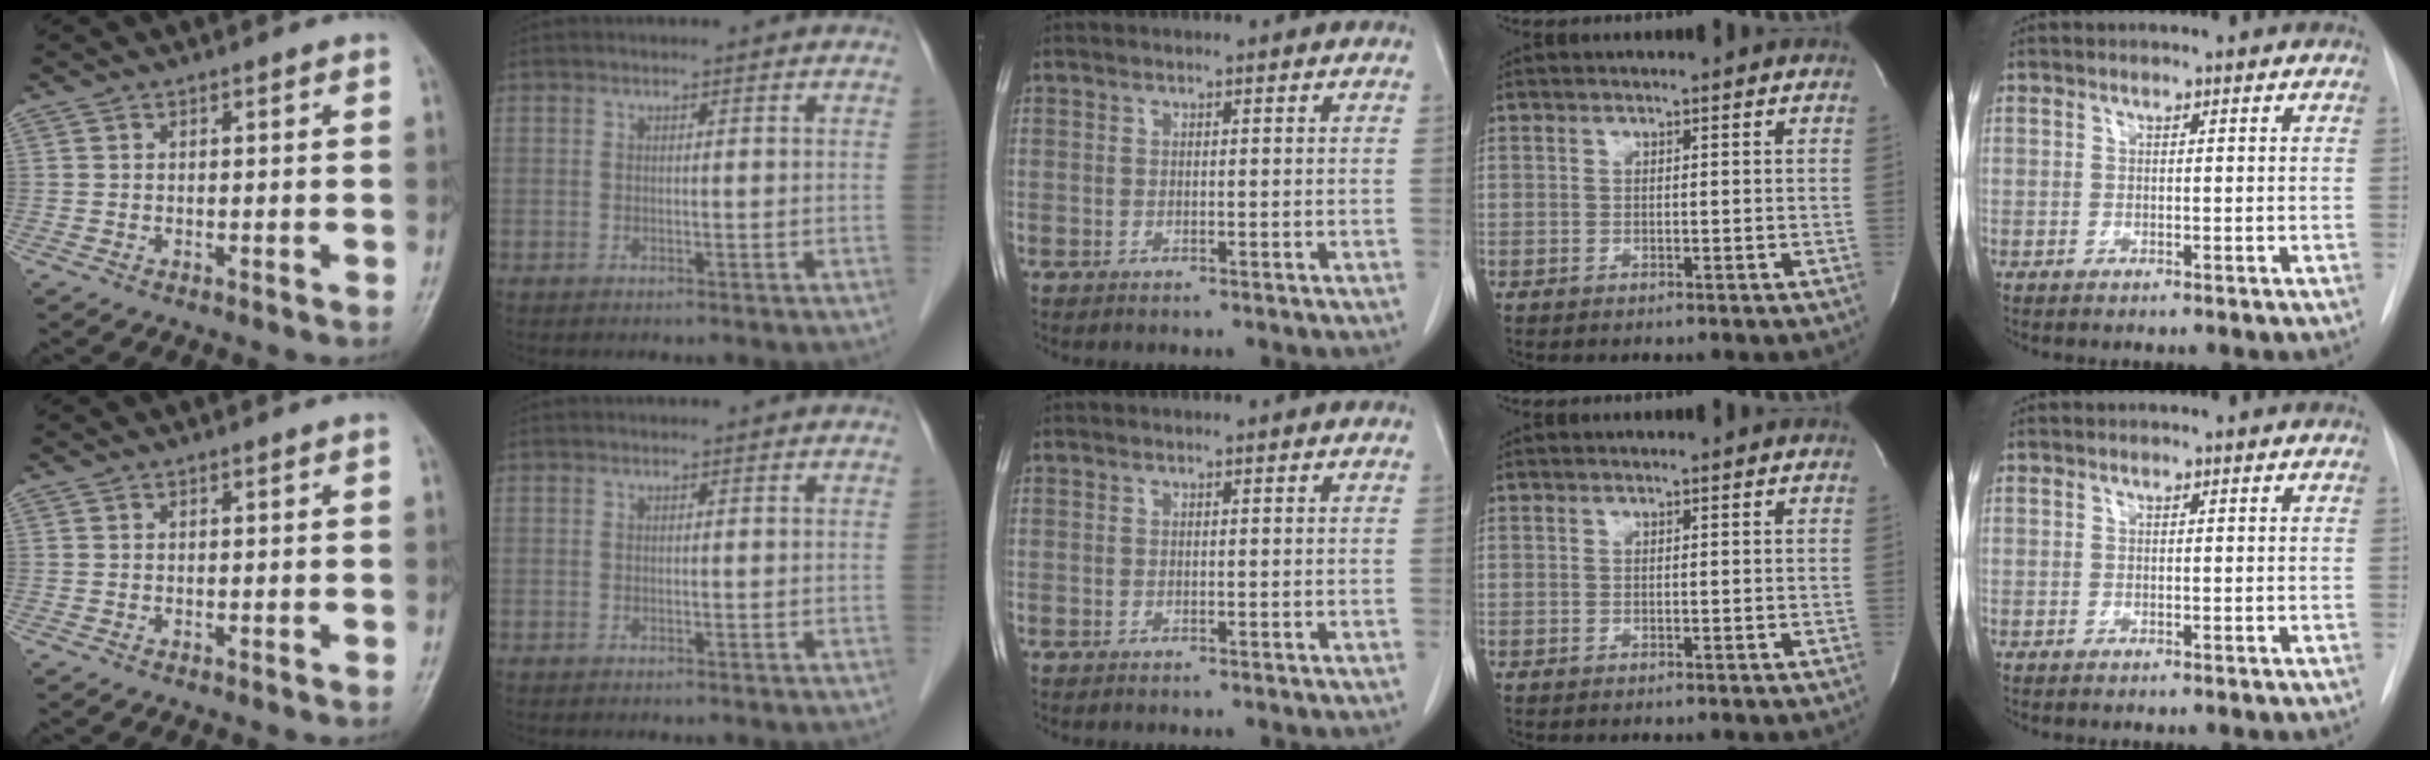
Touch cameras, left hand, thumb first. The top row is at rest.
{}